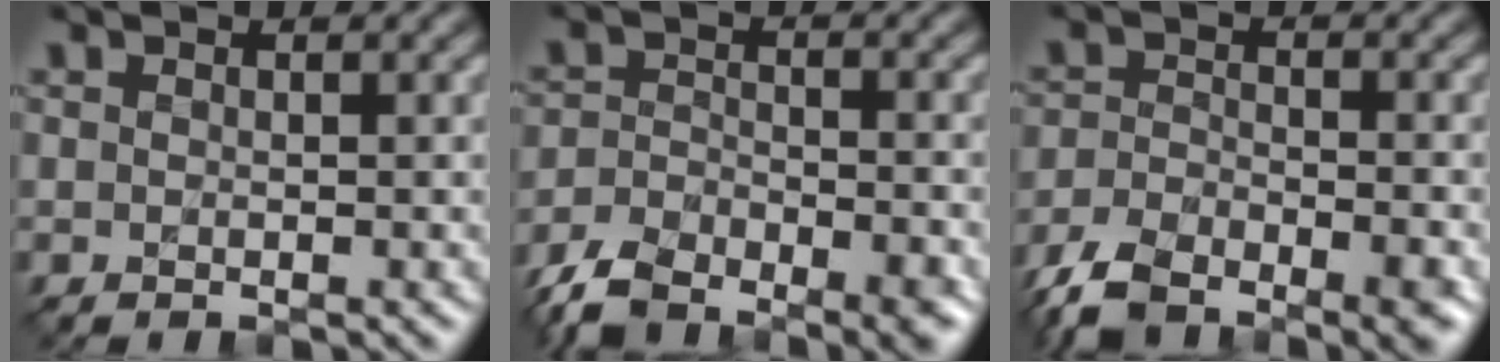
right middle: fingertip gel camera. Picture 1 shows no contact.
{"total": 7.9, "force": [-6.3, 2.8, 3.8], "torque": [-0.065, -0.022, -0.110]}
{"total": 7.8, "force": [-5.9, 2.9, 4.2], "torque": [-0.072, -0.028, -0.105]}